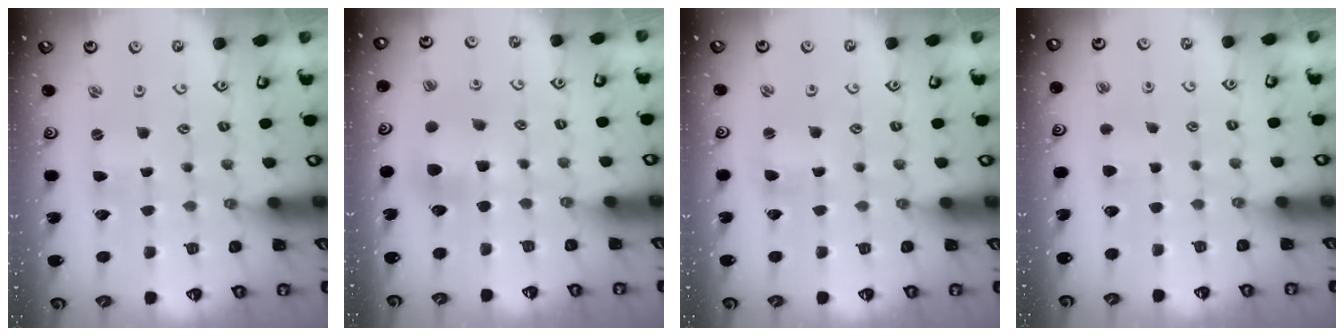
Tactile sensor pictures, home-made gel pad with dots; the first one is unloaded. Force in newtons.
{"total": 5.6, "press": 5.6, "slide": 0.4}
{"total": 1.6, "press": 1.5, "slide": 0.3}
{"total": 3.6, "press": 3.6, "slide": 0.5}